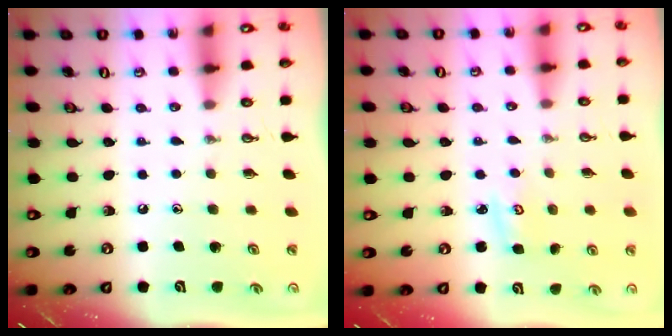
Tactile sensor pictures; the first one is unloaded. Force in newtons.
{"total": 3.0, "press": 3.0, "slide": 0.2}